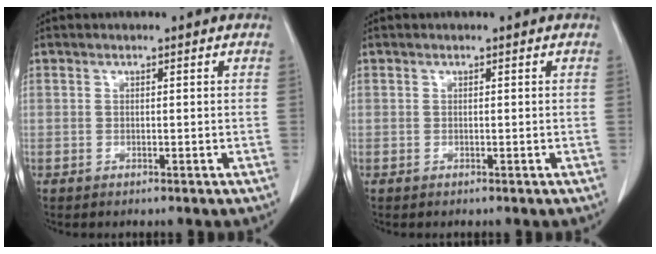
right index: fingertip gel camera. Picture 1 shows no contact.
{"total": 0.0}